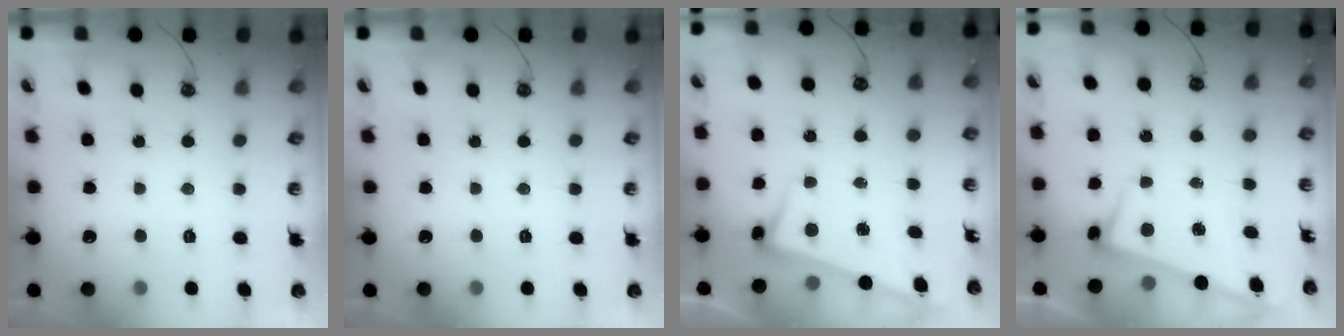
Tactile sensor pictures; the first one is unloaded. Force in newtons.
{"total": 0.0}
{"total": 2.7, "press": 2.6, "slide": 0.8}
{"total": 2.8, "press": 2.7, "slide": 0.4}